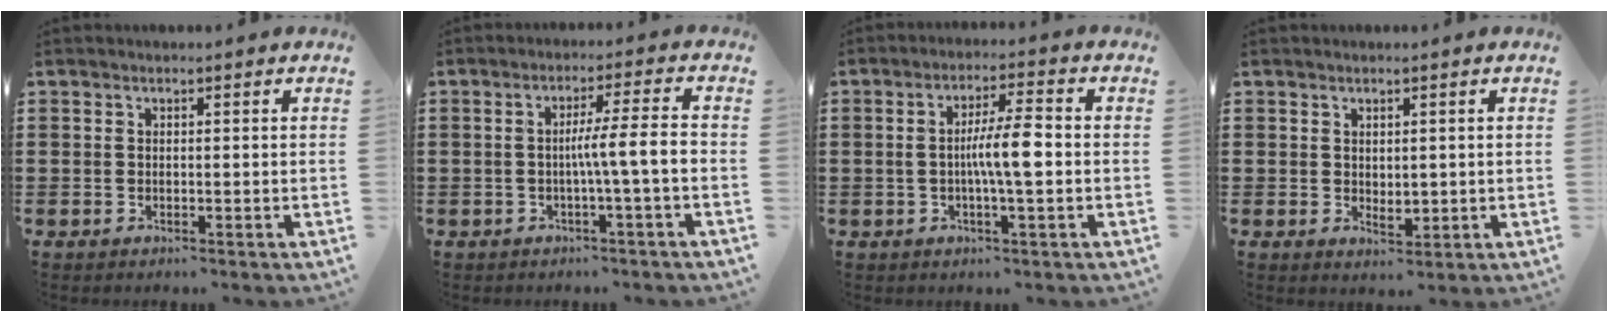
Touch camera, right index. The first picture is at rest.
{"total": 5.2, "force": [-1.1, -0.2, 5.1], "torque": [-0.092, -0.001, -0.024]}
{"total": 6.5, "force": [-0.5, 0.9, 6.5], "torque": [-0.115, 0.003, -0.014]}
{"total": 1.6, "force": [0.7, 1.0, 1.0], "torque": [-0.013, -0.003, 0.013]}